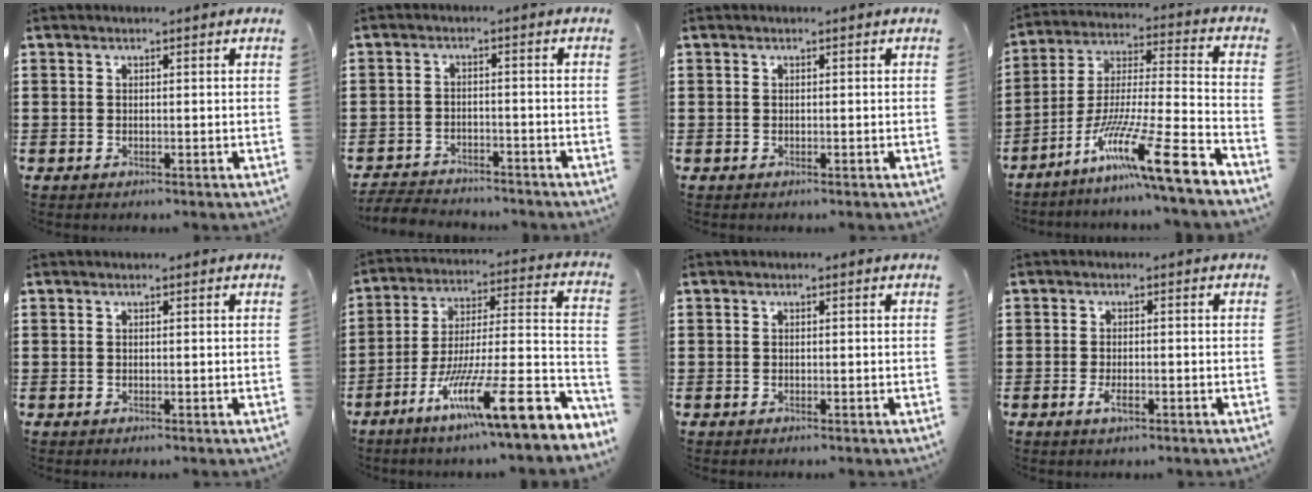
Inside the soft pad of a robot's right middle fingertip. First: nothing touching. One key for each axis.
{"total": 3.3, "fx": -3.3, "fy": 0.5, "fz": 0.0, "tx": -0.005, "ty": -0.001, "tz": -0.071}
{"total": 0.0}
{"total": 14.5, "fx": -10.0, "fy": 0.2, "fz": 10.6, "tx": -0.196, "ty": -0.001, "tz": -0.188}
{"total": 0.0}
{"total": 15.2, "fx": -9.3, "fy": 1.3, "fz": 12.0, "tx": -0.187, "ty": -0.003, "tz": -0.163}
{"total": 0.0}
{"total": 2.2, "fx": -0.9, "fy": 0.7, "fz": 1.9, "tx": -0.042, "ty": -0.004, "tz": -0.020}